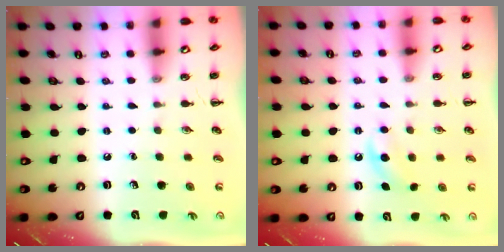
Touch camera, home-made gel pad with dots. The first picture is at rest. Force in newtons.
{"total": 5.4, "press": 5.3, "slide": 1.3}